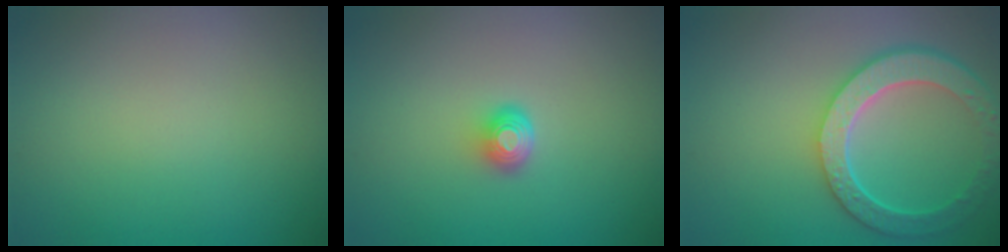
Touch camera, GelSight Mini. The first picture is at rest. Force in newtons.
{"total": 2.0, "press": 1.3, "slide": 1.5}
{"total": 6.5, "press": 5.1, "slide": 4.1}